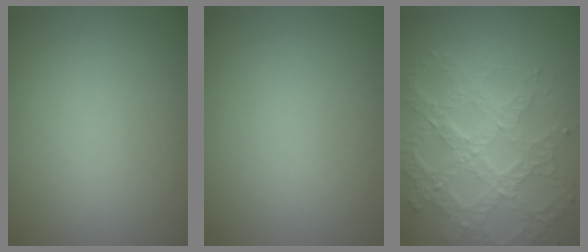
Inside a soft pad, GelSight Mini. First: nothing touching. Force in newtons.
{"total": 0.0}
{"total": 7.9, "press": 5.7, "slide": 5.4}